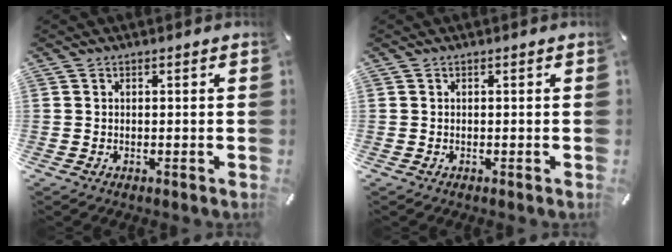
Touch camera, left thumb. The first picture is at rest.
{"total": 0.0}